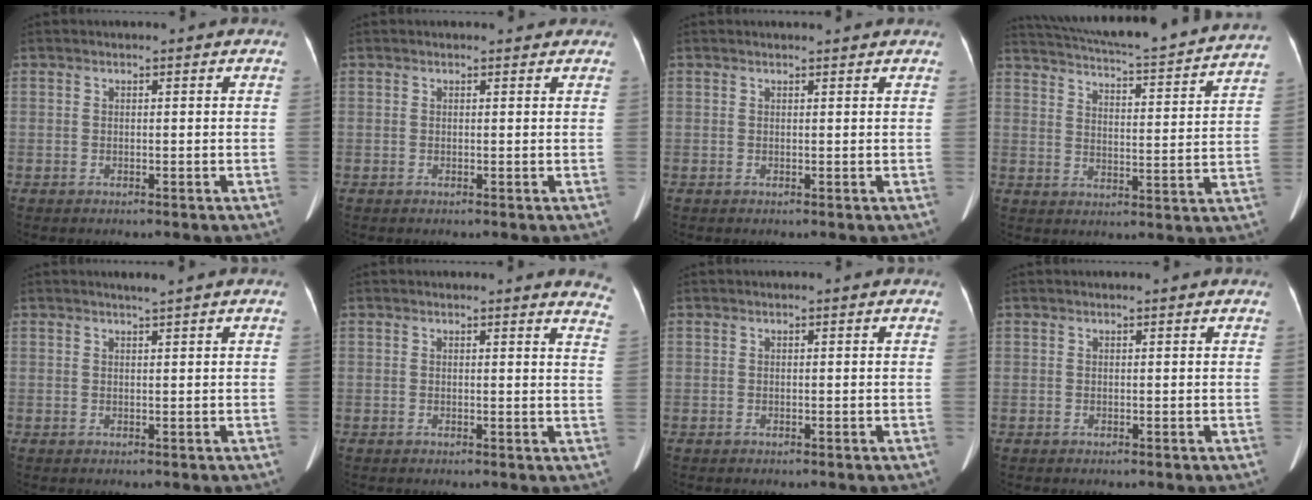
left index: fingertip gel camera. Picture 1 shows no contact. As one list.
[{"total": 1.5, "force": [1.3, 0.7, 0.2], "torque": [-0.006, 0.004, 0.006]}, {"total": 2.4, "force": [2.3, 0.1, 0.6], "torque": [-0.009, 0.011, 0.026]}, {"total": 24.4, "force": [22.4, 1.0, 9.6], "torque": [-0.164, -0.031, 0.292]}, {"total": 1.1, "force": [0.9, -0.4, 0.6], "torque": [-0.015, -0.005, 0.020]}, {"total": 5.6, "force": [5.5, 0.2, 0.9], "torque": [-0.001, -0.039, 0.025]}, {"total": 0.0}, {"total": 1.1, "force": [1.0, 0.1, 0.4], "torque": [-0.011, 0.012, 0.013]}]